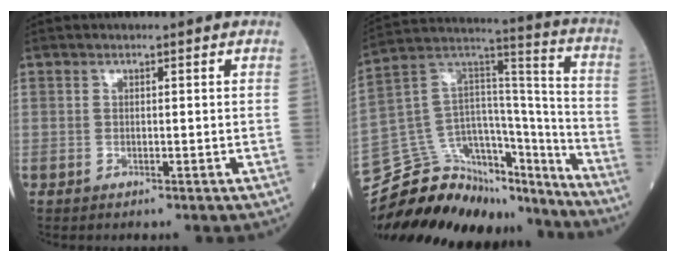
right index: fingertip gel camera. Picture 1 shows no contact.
{"total": 28.7, "force": [-25.8, 8.4, 9.4], "torque": [-0.173, 0.037, -0.396]}